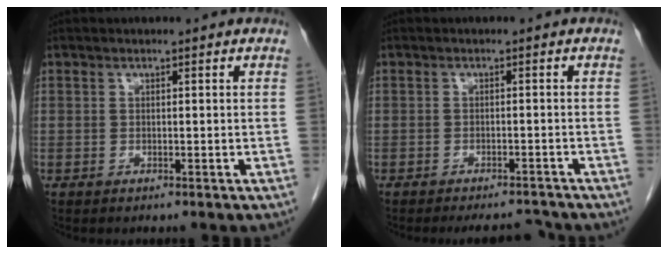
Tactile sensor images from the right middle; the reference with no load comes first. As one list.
[{"total": 4.4, "force": [-4.3, 0.6, 0.7], "torque": [-0.004, -0.004, -0.061]}]